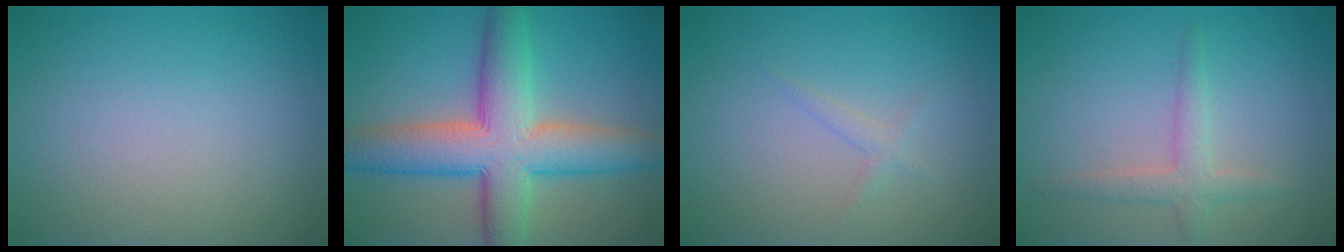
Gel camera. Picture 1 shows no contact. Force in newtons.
{"total": 9.5, "press": 9.5, "slide": 0.6}
{"total": 0.9, "press": 0.9, "slide": 0.1}
{"total": 2.3, "press": 2.3, "slide": 0.1}